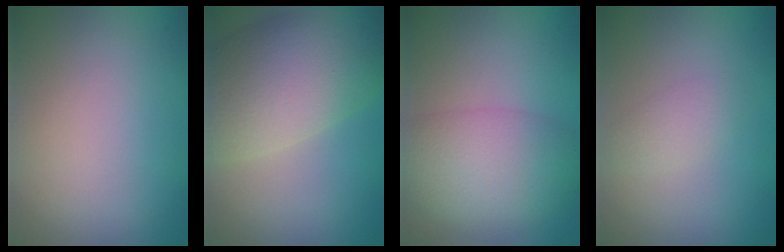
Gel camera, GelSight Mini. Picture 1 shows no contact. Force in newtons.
{"total": 9.6, "press": 9.6, "slide": 0.5}
{"total": 6.1, "press": 6.1, "slide": 0.2}
{"total": 1.5, "press": 1.5, "slide": 0.0}